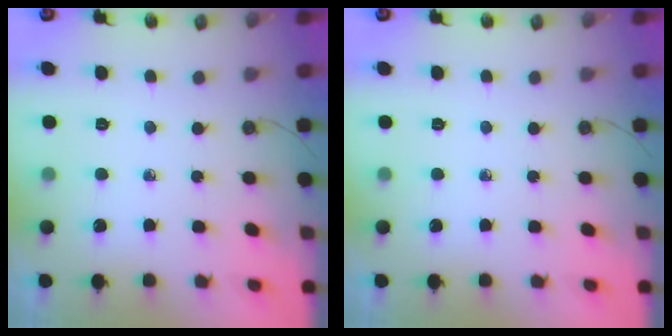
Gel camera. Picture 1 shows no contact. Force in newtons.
{"total": 0.0}